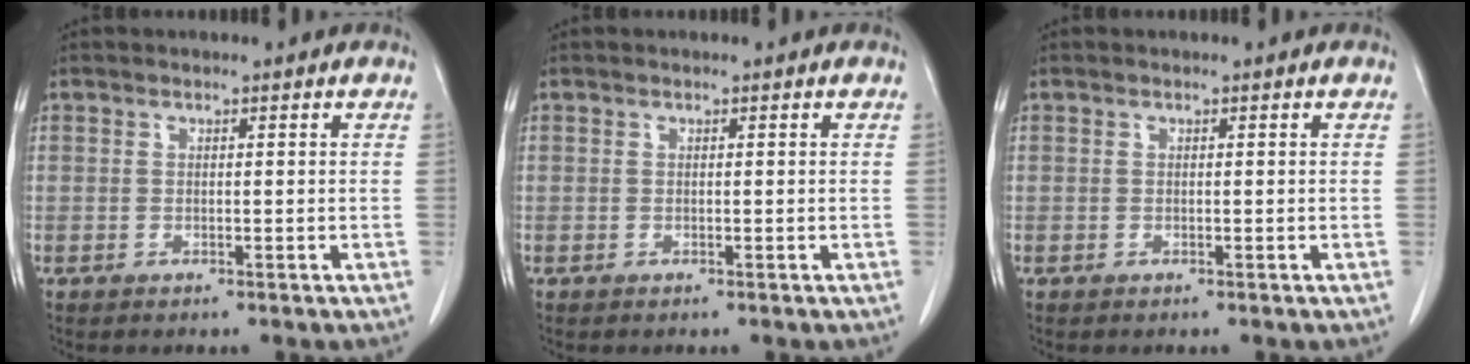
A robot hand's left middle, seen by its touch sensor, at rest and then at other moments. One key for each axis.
{"total": 0.0}
{"total": 0.0}